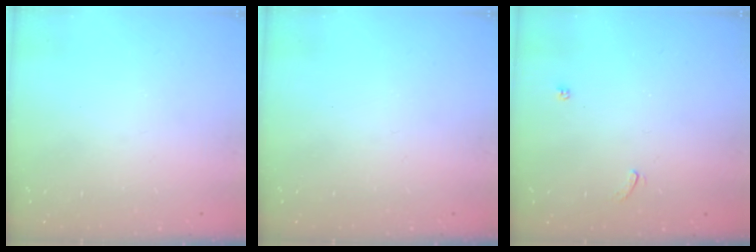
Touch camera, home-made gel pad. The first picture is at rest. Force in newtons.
{"total": 0.0}
{"total": 4.4, "press": 4.4, "slide": 0.3}